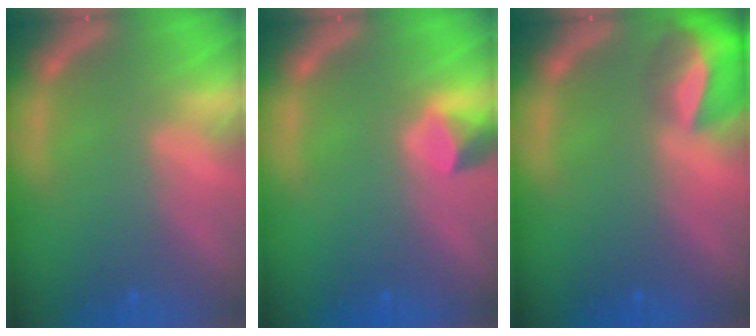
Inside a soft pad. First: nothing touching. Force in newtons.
{"total": 1.9}
{"total": 6.9}